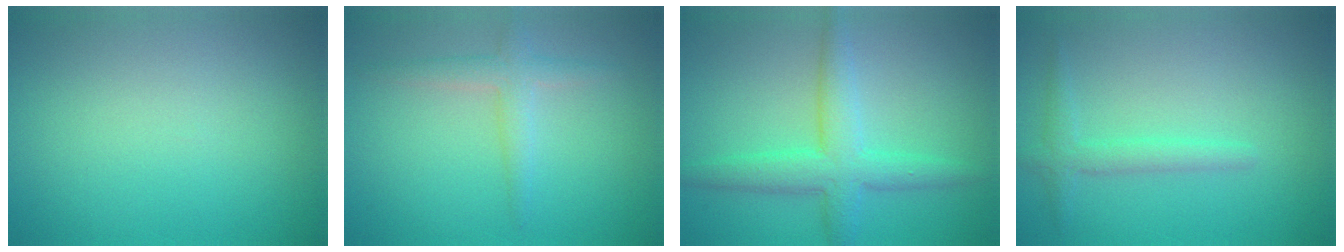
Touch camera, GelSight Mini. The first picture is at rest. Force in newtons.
{"total": 2.3, "press": 2.3, "slide": 0.1}
{"total": 3.3, "press": 3.3, "slide": 0.2}
{"total": 1.9, "press": 1.9, "slide": 0.1}